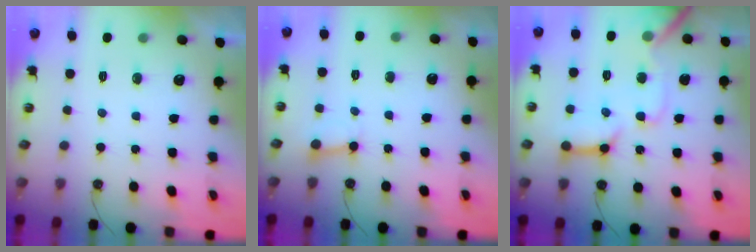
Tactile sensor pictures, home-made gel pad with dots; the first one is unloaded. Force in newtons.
{"total": 2.7, "press": 2.7, "slide": 0.3}
{"total": 16.5, "press": 16.4, "slide": 1.9}